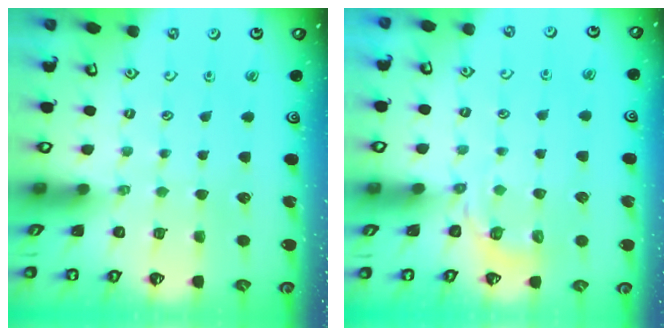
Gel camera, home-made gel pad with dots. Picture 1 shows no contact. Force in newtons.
{"total": 3.8, "press": 3.4, "slide": 1.8}